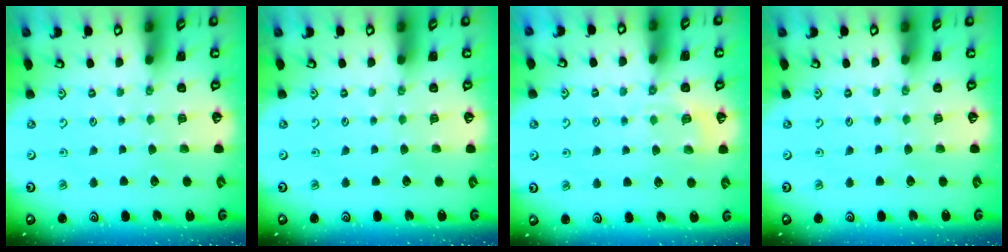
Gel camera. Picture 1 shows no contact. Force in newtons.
{"total": 0.0}
{"total": 5.5, "press": 5.3, "slide": 1.5}
{"total": 0.0}